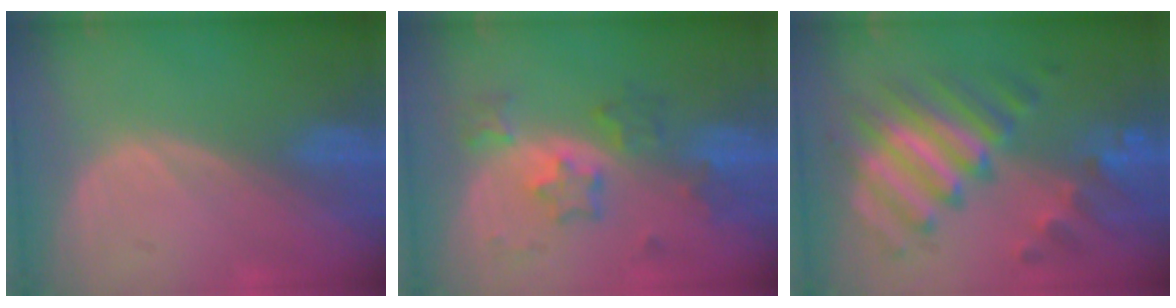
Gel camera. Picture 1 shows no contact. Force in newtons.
{"total": 6.0, "press": 5.8, "slide": 1.6}
{"total": 10.3, "press": 10.3, "slide": 0.8}